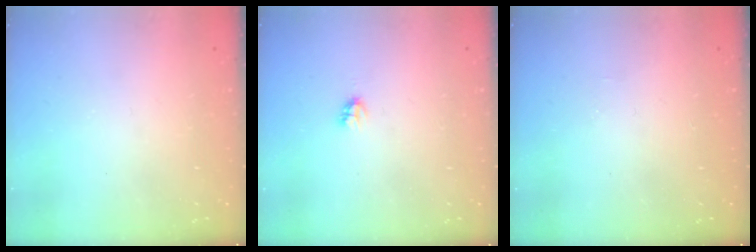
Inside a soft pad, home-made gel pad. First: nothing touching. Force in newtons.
{"total": 2.2, "press": 2.2, "slide": 0.2}
{"total": 1.2, "press": 1.2, "slide": 0.3}